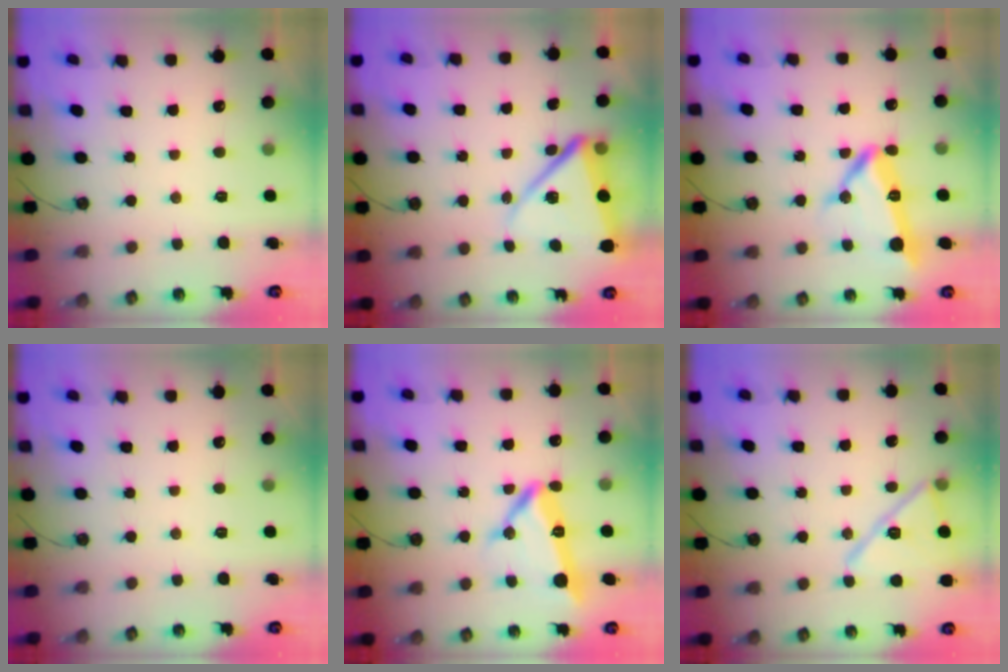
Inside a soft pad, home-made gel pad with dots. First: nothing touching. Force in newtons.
{"total": 12.8, "press": 12.8, "slide": 1.0}
{"total": 11.6, "press": 11.4, "slide": 2.2}
{"total": 0.0}
{"total": 11.6, "press": 11.4, "slide": 2.2}
{"total": 14.7, "press": 14.7, "slide": 0.9}